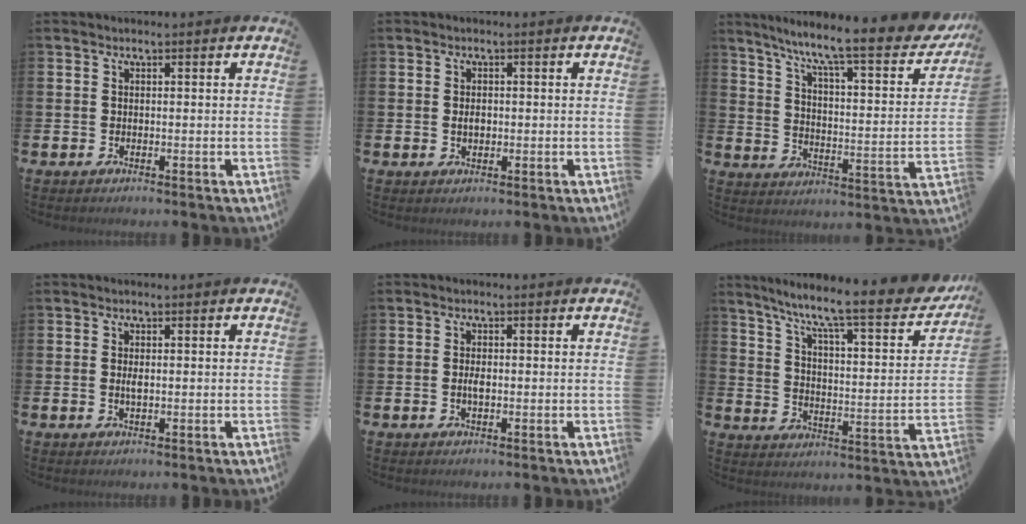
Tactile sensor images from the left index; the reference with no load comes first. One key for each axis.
{"total": 1.4, "fx": 0.0, "fy": 0.9, "fz": 1.1, "tx": -0.011, "ty": 0.002, "tz": -0.005}
{"total": 9.6, "fx": 7.3, "fy": 1.5, "fz": 6.0, "tx": -0.121, "ty": -0.059, "tz": 0.108}
{"total": 1.1, "fx": 0.2, "fy": 0.3, "fz": 1.0, "tx": -0.018, "ty": 0.002, "tz": 0.001}
{"total": 1.4, "fx": -0.2, "fy": 0.5, "fz": 1.3, "tx": -0.022, "ty": 0.001, "tz": -0.005}
{"total": 9.5, "fx": 7.3, "fy": 1.6, "fz": 5.9, "tx": -0.119, "ty": -0.057, "tz": 0.107}